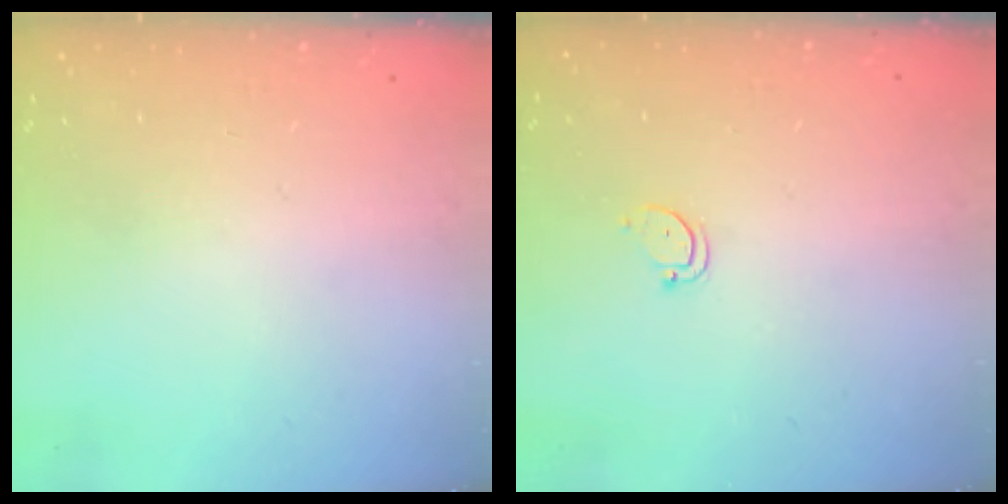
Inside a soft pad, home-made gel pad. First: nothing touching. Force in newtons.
{"total": 2.9, "press": 2.9, "slide": 0.2}